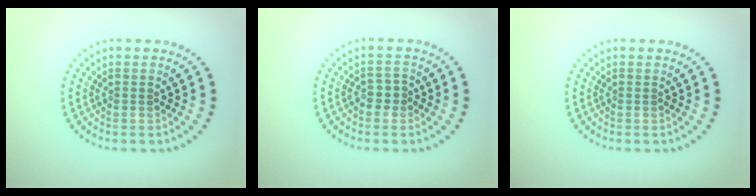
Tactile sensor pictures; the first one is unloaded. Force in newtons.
{"total": 1.4, "press": 1.2, "slide": 0.6}
{"total": 0.0}